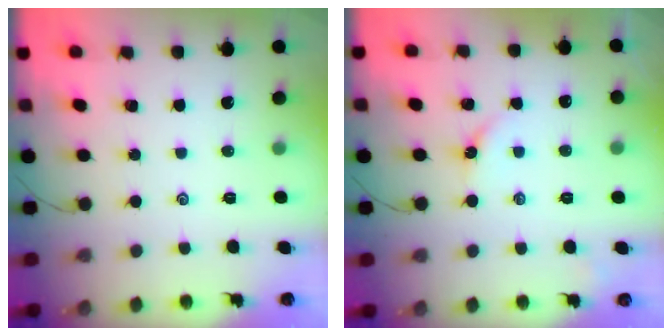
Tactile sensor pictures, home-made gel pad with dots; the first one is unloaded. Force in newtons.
{"total": 3.1, "press": 3.1, "slide": 0.5}